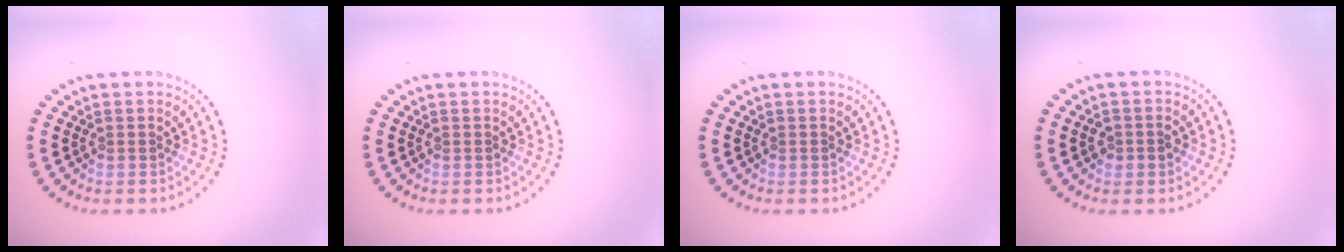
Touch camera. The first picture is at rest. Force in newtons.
{"total": 0.0}
{"total": 0.0}
{"total": 1.5, "press": 1.5, "slide": 0.2}